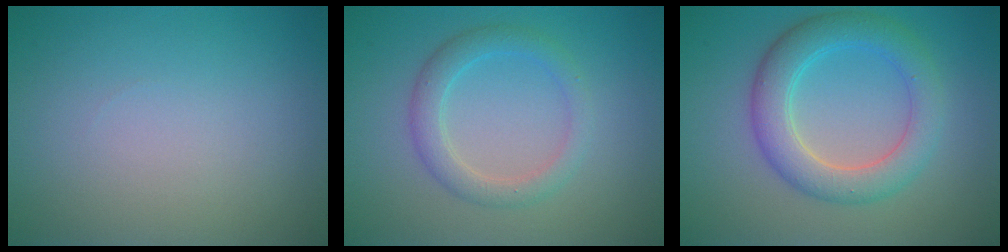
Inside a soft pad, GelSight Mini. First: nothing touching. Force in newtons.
{"total": 2.8, "press": 2.8, "slide": 0.1}
{"total": 5.0, "press": 5.0, "slide": 0.2}